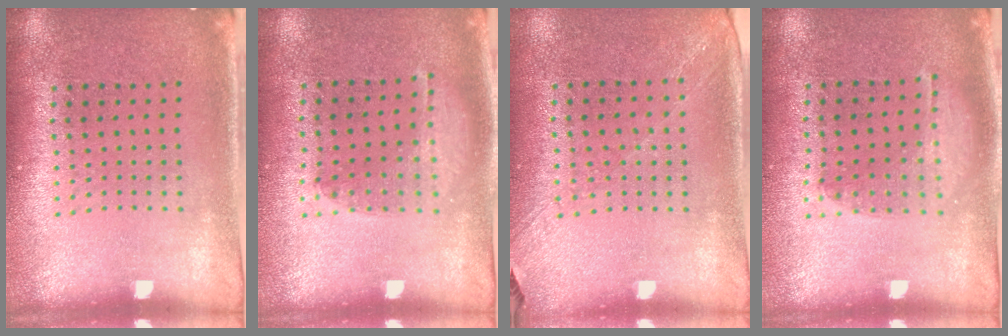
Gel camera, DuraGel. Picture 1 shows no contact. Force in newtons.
{"total": 1.1, "press": 1.1, "slide": 0.2}
{"total": 1.3, "press": 1.1, "slide": 0.7}
{"total": 1.3, "press": 1.2, "slide": 0.4}